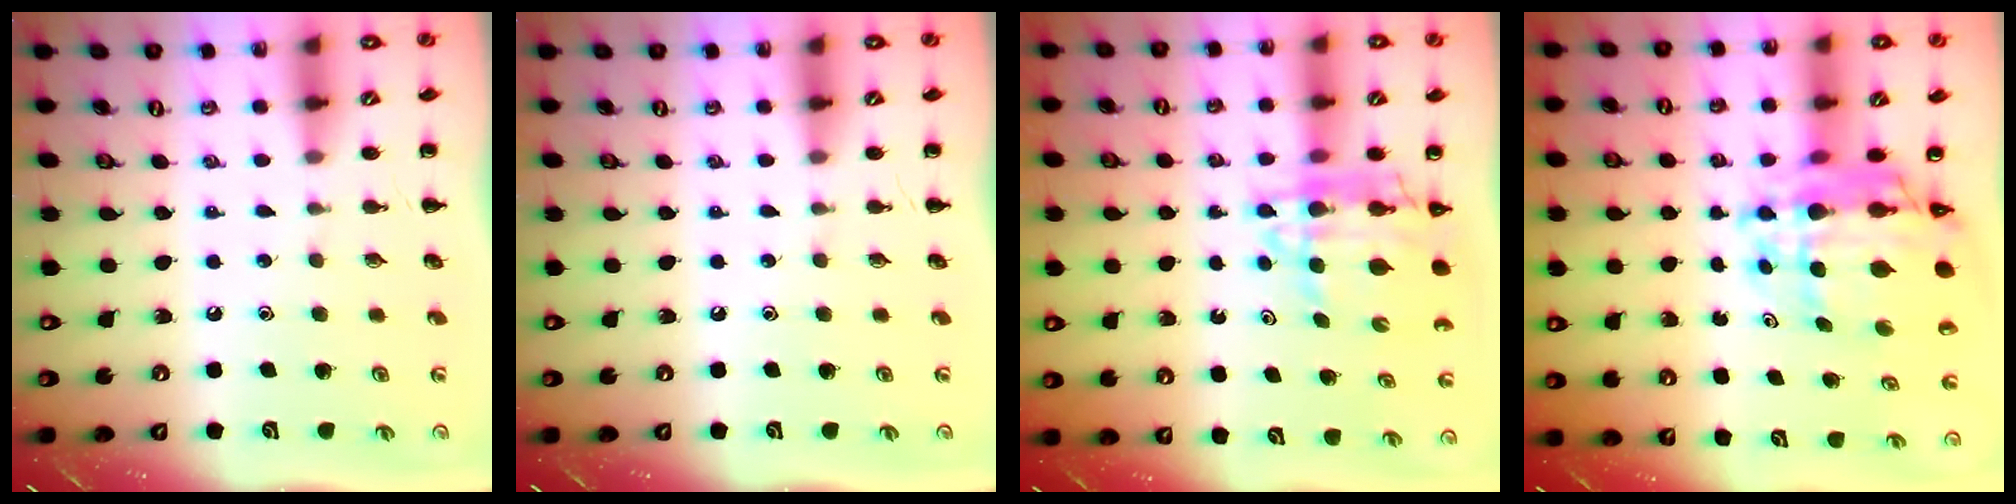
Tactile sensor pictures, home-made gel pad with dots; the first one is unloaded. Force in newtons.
{"total": 0.0}
{"total": 9.1, "press": 8.6, "slide": 3.1}
{"total": 12.9, "press": 12.1, "slide": 4.3}